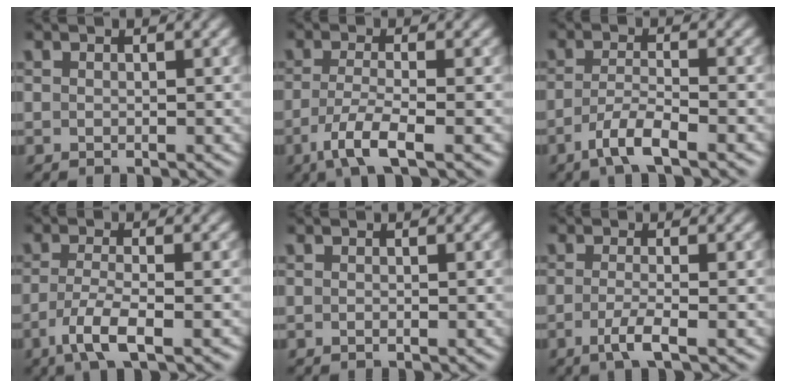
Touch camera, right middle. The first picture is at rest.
{"total": 4.4, "force": [-2.2, 1.0, 3.7], "torque": [-0.072, -0.010, -0.047]}
{"total": 3.9, "force": [-2.4, 0.8, 2.9], "torque": [-0.056, -0.003, -0.051]}
{"total": 4.3, "force": [-2.1, 1.0, 3.5], "torque": [-0.069, -0.008, -0.045]}
{"total": 0.0}
{"total": 2.6, "force": [-1.0, 0.6, 2.3], "torque": [-0.039, -0.002, -0.028]}